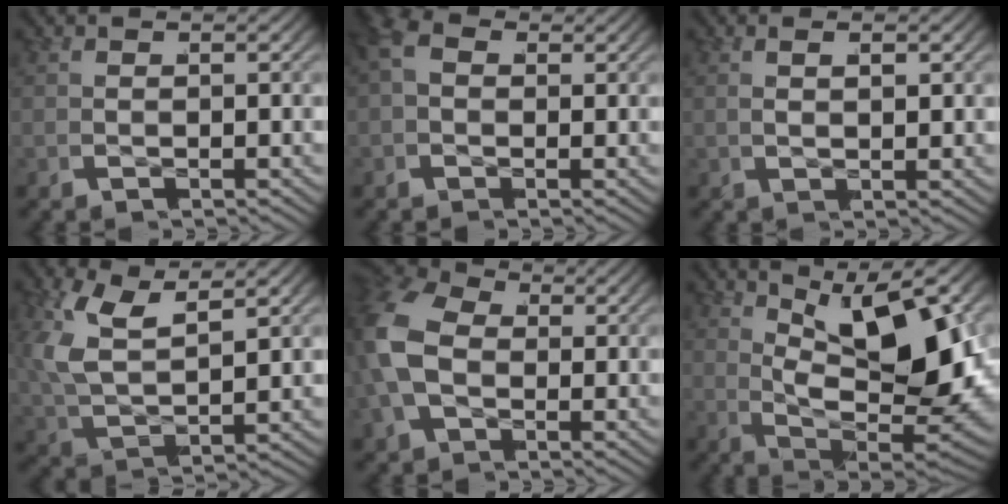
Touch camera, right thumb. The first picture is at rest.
{"total": 3.0, "force": [0.3, 2.3, 1.8], "torque": [-0.037, -0.008, 0.009]}
{"total": 1.4, "force": [0.6, 0.2, 1.3], "torque": [-0.018, 0.004, 0.017]}
{"total": 7.2, "force": [2.1, 4.7, 5.0], "torque": [-0.145, -0.018, 0.056]}
{"total": 10.2, "force": [0.6, 7.9, 6.4], "torque": [-0.163, -0.018, 0.019]}
{"total": 15.1, "force": [1.7, 7.3, 13.2], "torque": [-0.220, -0.036, 0.055]}